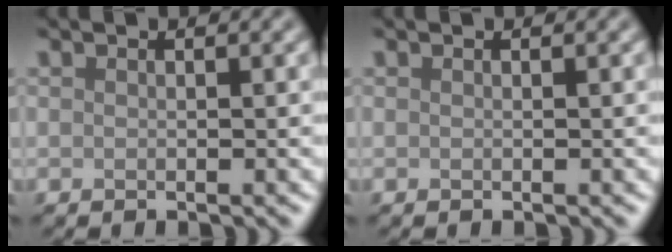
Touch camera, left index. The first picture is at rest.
{"total": 0.0}